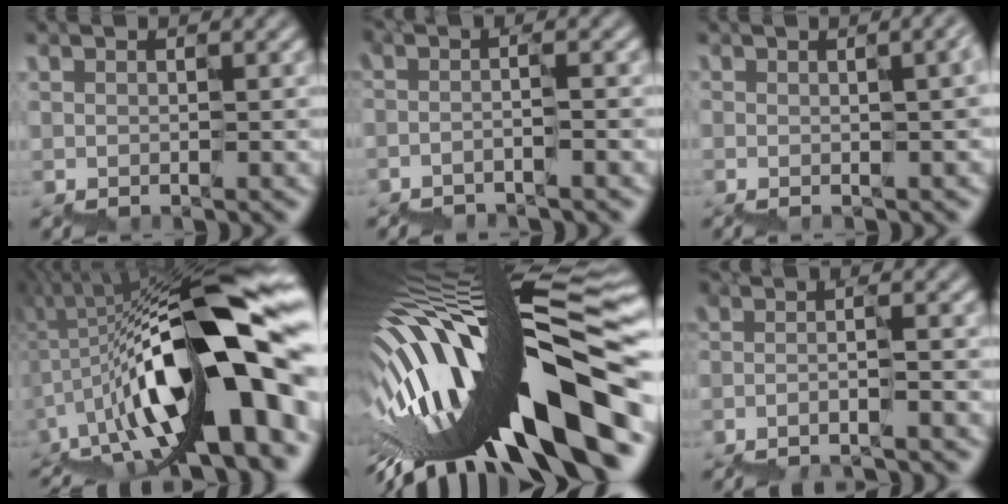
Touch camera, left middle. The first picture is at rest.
{"total": 1.5, "force": [-1.0, 0.1, 1.2], "torque": [-0.014, 0.005, -0.027]}
{"total": 6.9, "force": [0.0, 3.5, 6.0], "torque": [-0.010, 0.027, 0.004]}
{"total": 18.2, "force": [-1.9, 6.3, 17.0], "torque": [-0.287, 0.036, -0.040]}
{"total": 17.9, "force": [-3.7, 5.7, 16.6], "torque": [-0.272, 0.009, -0.067]}
{"total": 3.3, "force": [-2.4, 0.5, 2.2], "torque": [-0.027, 0.007, -0.039]}